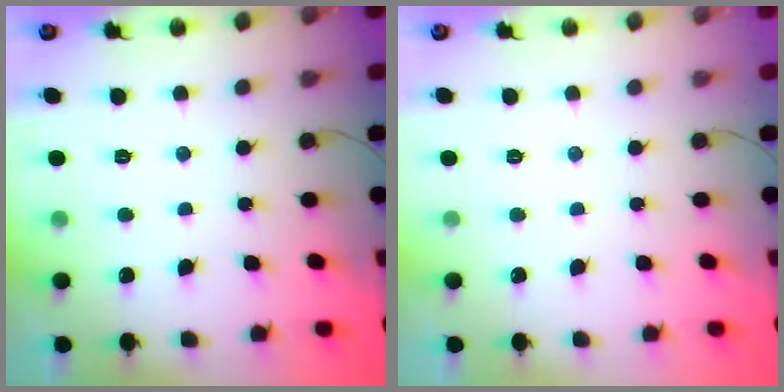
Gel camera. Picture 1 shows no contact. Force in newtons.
{"total": 0.0}